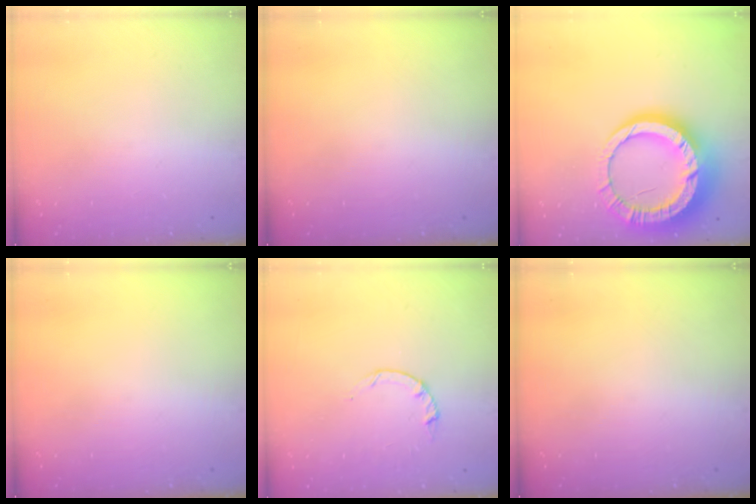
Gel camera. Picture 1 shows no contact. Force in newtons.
{"total": 0.0}
{"total": 20.6, "press": 20.5, "slide": 1.9}
{"total": 0.0}
{"total": 2.2, "press": 2.1, "slide": 0.4}
{"total": 0.0}